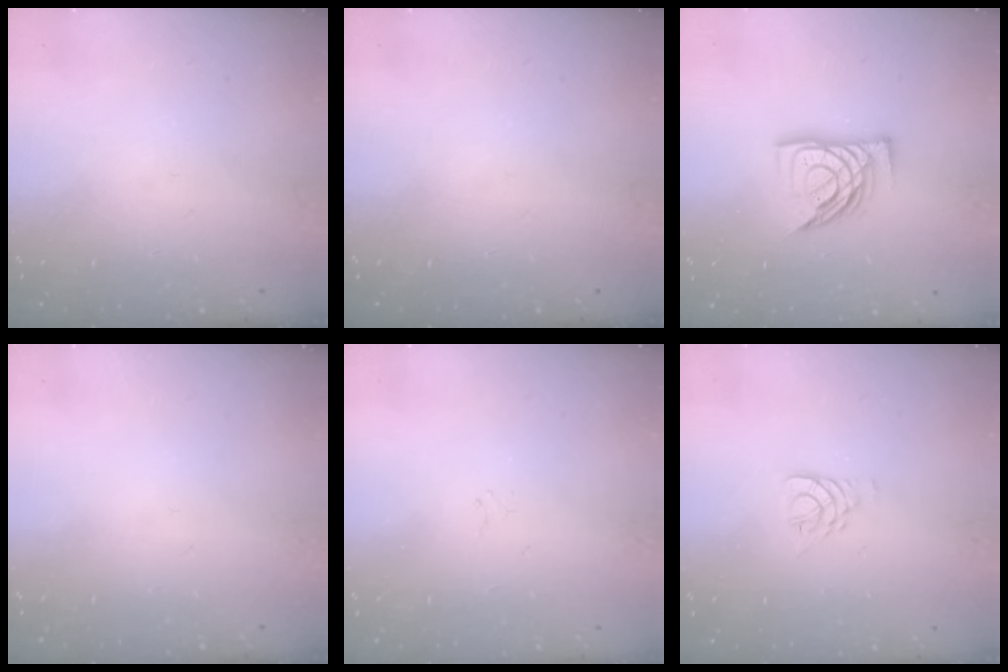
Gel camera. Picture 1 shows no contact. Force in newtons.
{"total": 0.0}
{"total": 12.1, "press": 12.0, "slide": 1.4}
{"total": 0.0}
{"total": 0.9, "press": 0.8, "slide": 0.4}
{"total": 4.4, "press": 4.4, "slide": 0.6}